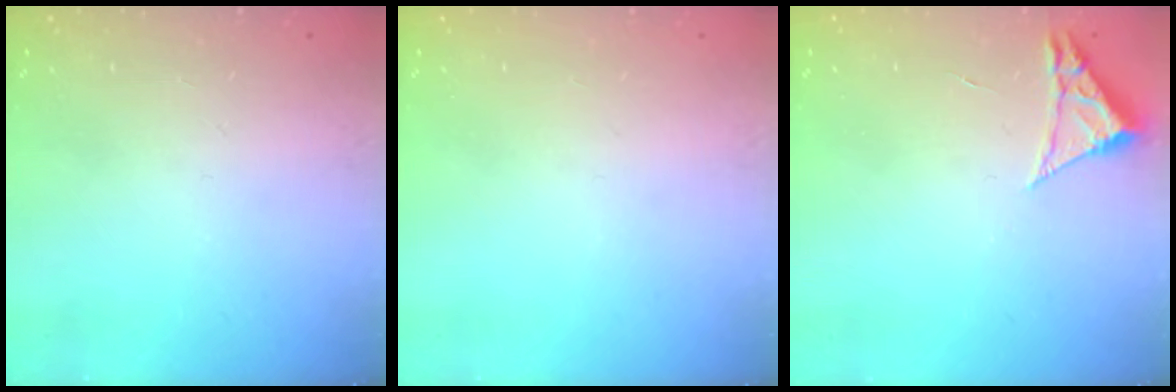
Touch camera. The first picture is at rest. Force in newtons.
{"total": 0.0}
{"total": 2.3, "press": 2.3, "slide": 0.4}